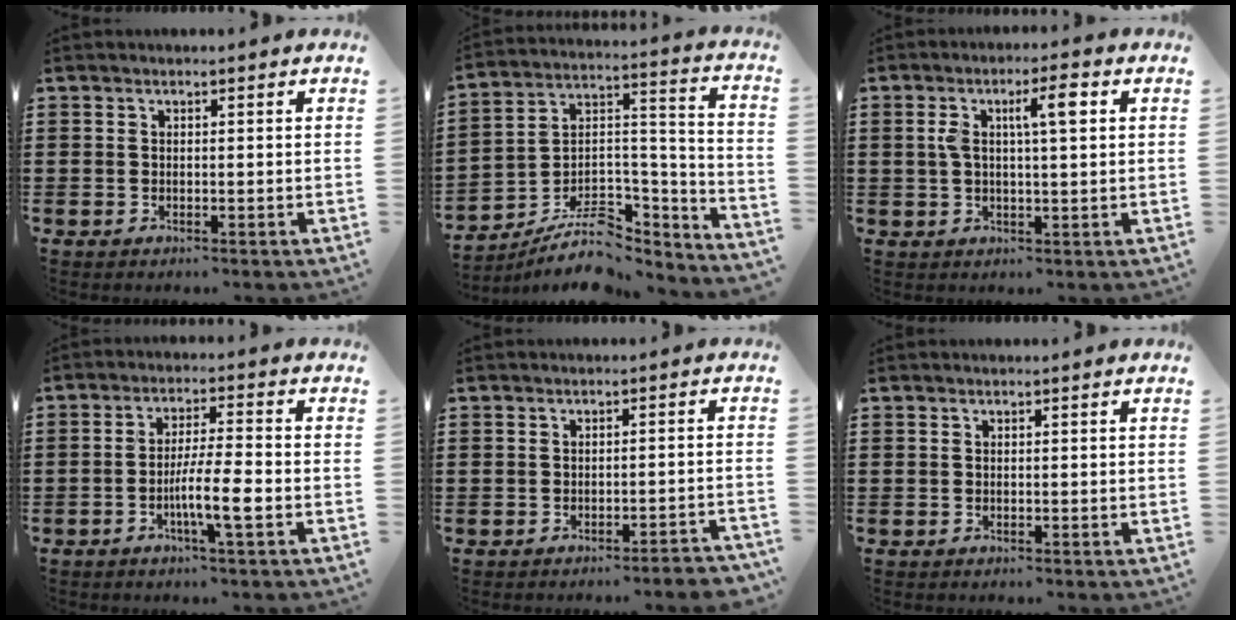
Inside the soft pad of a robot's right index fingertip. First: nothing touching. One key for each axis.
{"total": 9.0, "fx": -5.6, "fy": 5.0, "fz": 4.9, "tx": -0.090, "ty": 0.006, "tz": -0.099}
{"total": 5.8, "fx": 1.6, "fy": 1.4, "fz": 5.4, "tx": -0.100, "ty": 0.007, "tz": 0.020}
{"total": 6.9, "fx": -2.4, "fy": 0.4, "fz": 6.5, "tx": -0.121, "ty": -0.009, "tz": -0.046}
{"total": 2.1, "fx": -1.9, "fy": -0.2, "fz": 0.8, "tx": -0.016, "ty": -0.003, "tz": -0.039}
{"total": 0.0}